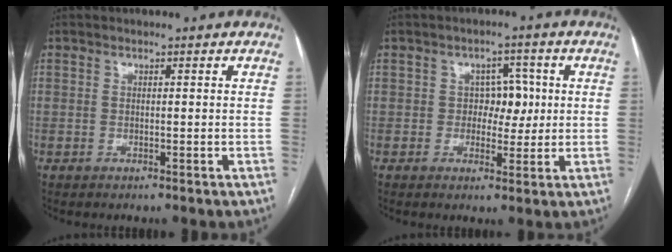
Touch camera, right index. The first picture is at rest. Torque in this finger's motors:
{"motor_torque": [0.60, 0.20, 0.03, 0.01]}